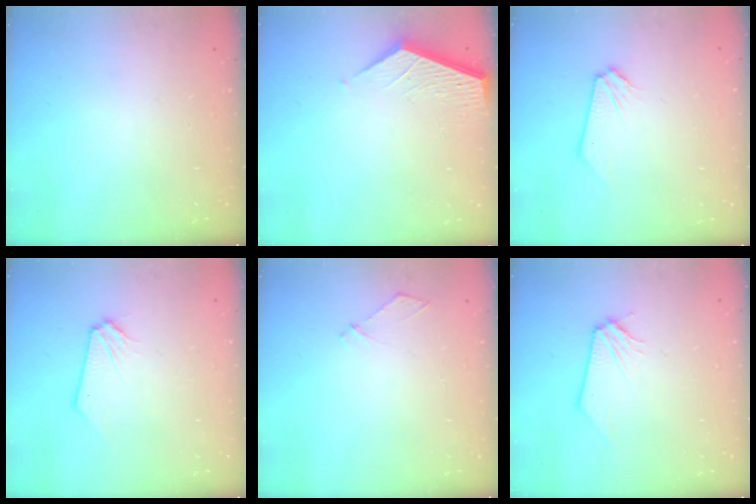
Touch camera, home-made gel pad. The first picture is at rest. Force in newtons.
{"total": 3.6, "press": 3.6, "slide": 0.4}
{"total": 0.0}
{"total": 0.0}
{"total": 4.2, "press": 4.1, "slide": 0.6}
{"total": 0.0}